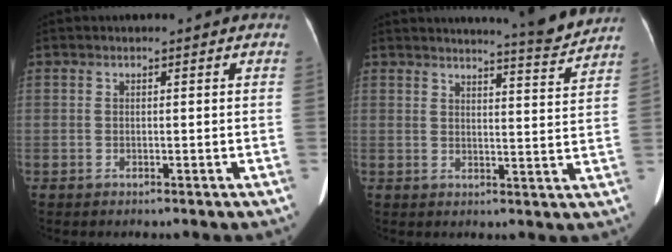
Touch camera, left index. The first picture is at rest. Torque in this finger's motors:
{"motor_torque": [0.67, -1.29, 0.07, 0.05]}